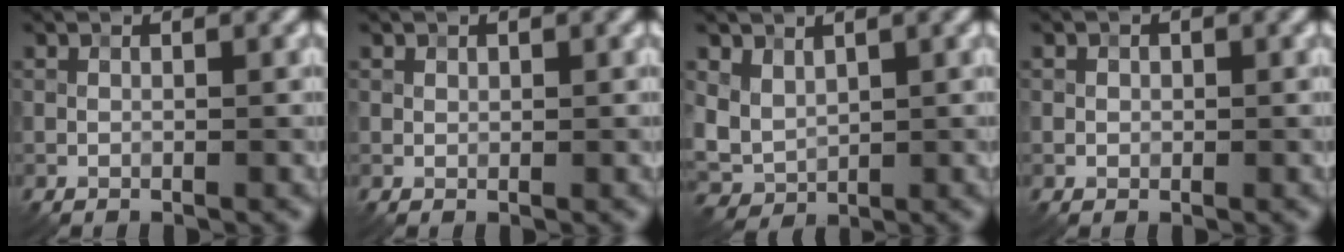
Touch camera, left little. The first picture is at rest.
{"total": 0.6, "force": [0.5, 0.4, 0.1], "torque": [0.000, -0.001, 0.010]}
{"total": 3.6, "force": [1.6, 2.7, 1.8], "torque": [-0.046, -0.007, 0.035]}
{"total": 0.6, "force": [0.1, 0.6, 0.2], "torque": [-0.001, -0.002, 0.002]}